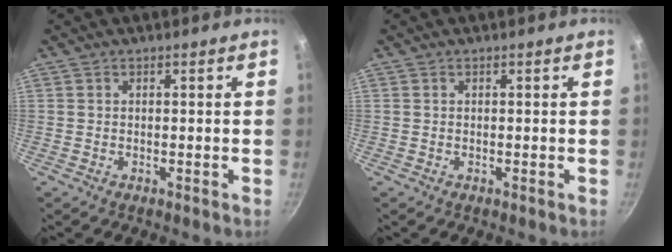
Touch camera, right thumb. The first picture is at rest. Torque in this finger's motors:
{"motor_torque": [0.00, 0.00, 0.00, 0.00, 0.00]}